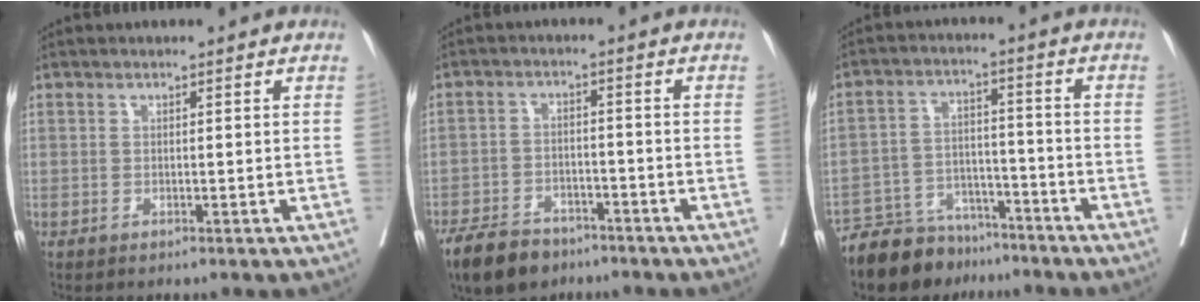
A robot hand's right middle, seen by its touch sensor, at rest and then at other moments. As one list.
[{"total": 8.1, "force": [-6.2, 4.1, 3.2], "torque": [-0.056, -0.004, -0.107]}, {"total": 10.7, "force": [-9.4, 4.7, 2.1], "torque": [-0.026, 0.020, -0.156]}]